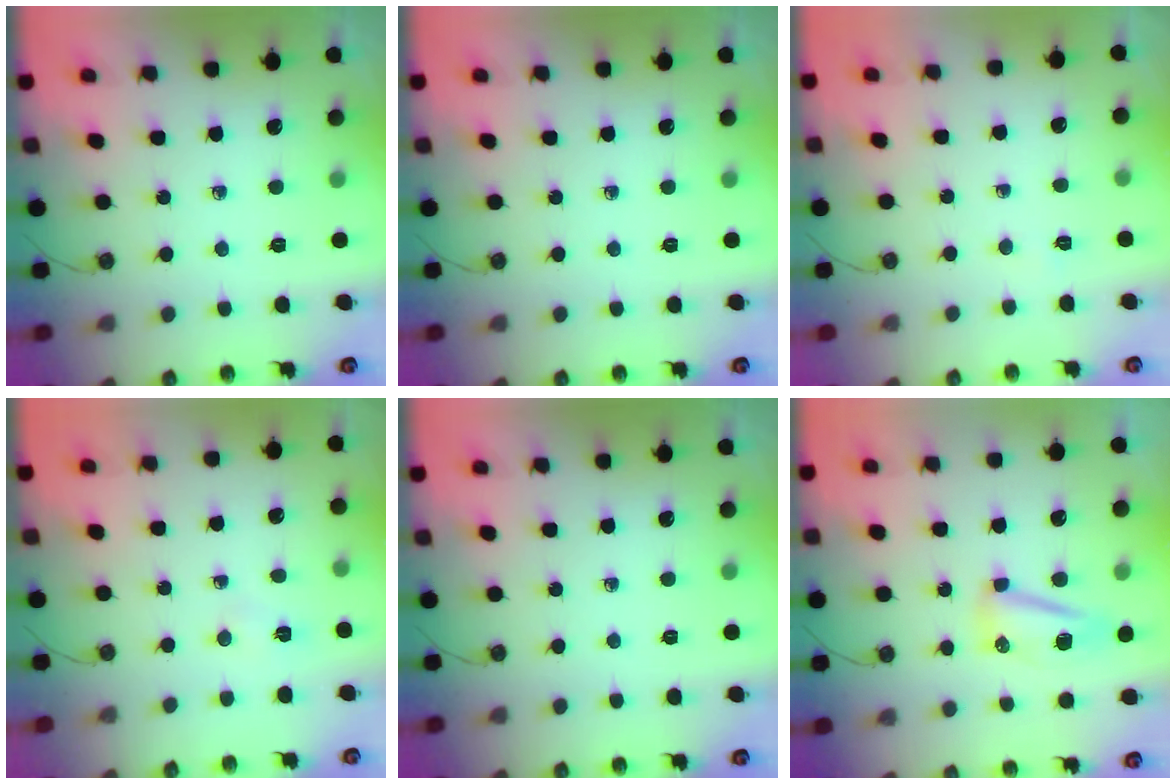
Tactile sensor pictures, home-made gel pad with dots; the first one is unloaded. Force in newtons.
{"total": 0.0}
{"total": 2.1, "press": 1.6, "slide": 1.4}
{"total": 2.7, "press": 1.1, "slide": 2.5}
{"total": 0.0}
{"total": 8.2, "press": 8.2, "slide": 0.8}